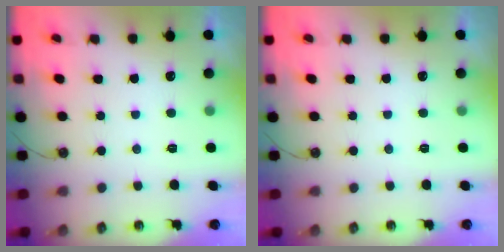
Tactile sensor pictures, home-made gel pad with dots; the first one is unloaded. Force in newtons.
{"total": 0.0}